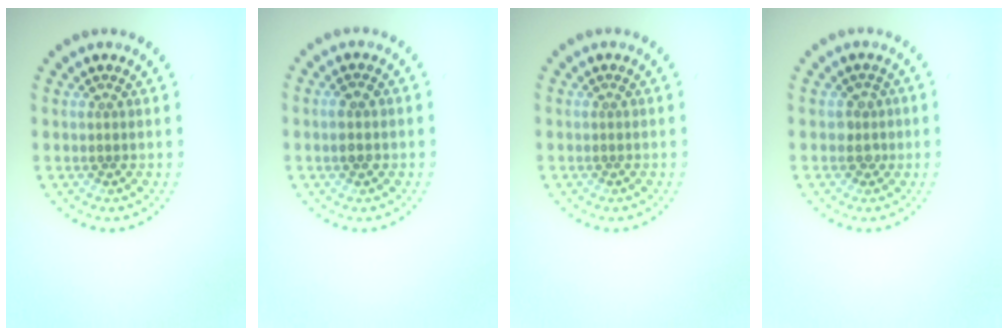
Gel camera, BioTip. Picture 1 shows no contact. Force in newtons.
{"total": 1.5, "press": 1.5, "slide": 0.3}
{"total": 0.0}
{"total": 1.3, "press": 1.0, "slide": 0.7}